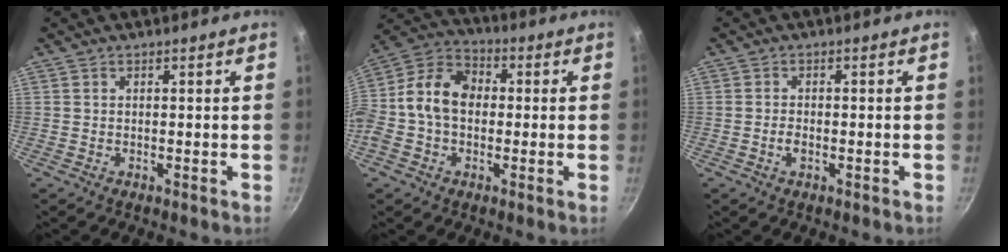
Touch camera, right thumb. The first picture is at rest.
{"total": 12.7, "force": [-0.3, 9.4, 8.5], "torque": [-0.128, 0.039, -0.031]}
{"total": 1.9, "force": [-0.6, 1.0, 1.5], "torque": [-0.034, 0.003, -0.015]}